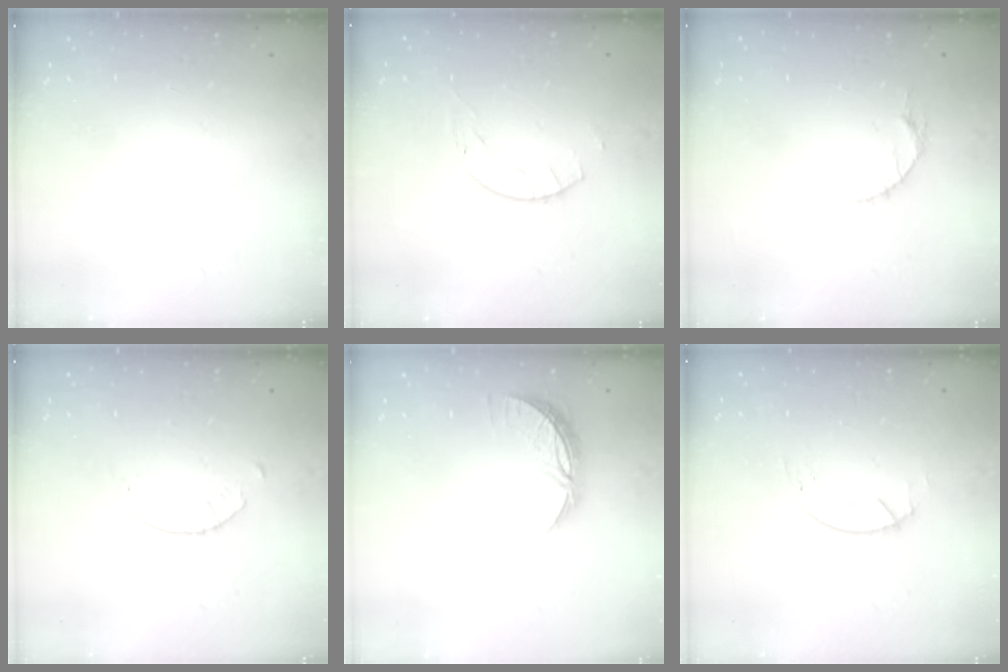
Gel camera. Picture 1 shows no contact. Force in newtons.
{"total": 4.1, "press": 4.1, "slide": 0.2}
{"total": 5.3, "press": 5.2, "slide": 0.5}
{"total": 2.0, "press": 2.0, "slide": 0.3}
{"total": 7.2, "press": 7.2, "slide": 0.4}
{"total": 1.3, "press": 1.2, "slide": 0.1}